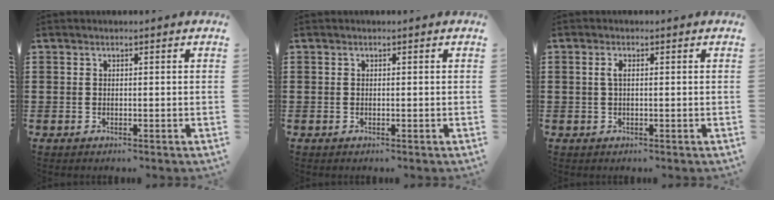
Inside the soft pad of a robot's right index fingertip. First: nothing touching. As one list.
[{"total": 0.0}, {"total": 1.6, "force": [0.1, 0.5, 1.5], "torque": [-0.036, 0.000, -0.003]}]